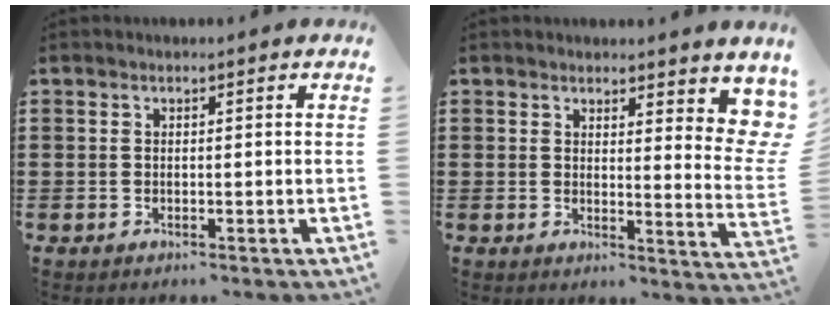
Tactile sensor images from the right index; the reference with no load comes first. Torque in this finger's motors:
{"motor_torque": [0.06, 0.49, 0.29, 0.00]}